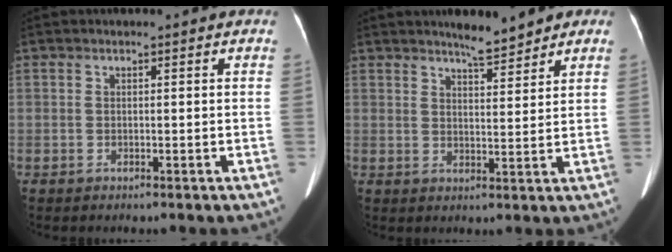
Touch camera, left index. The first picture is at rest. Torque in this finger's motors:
{"motor_torque": [0.99, -1.15, -0.01, 0.00]}